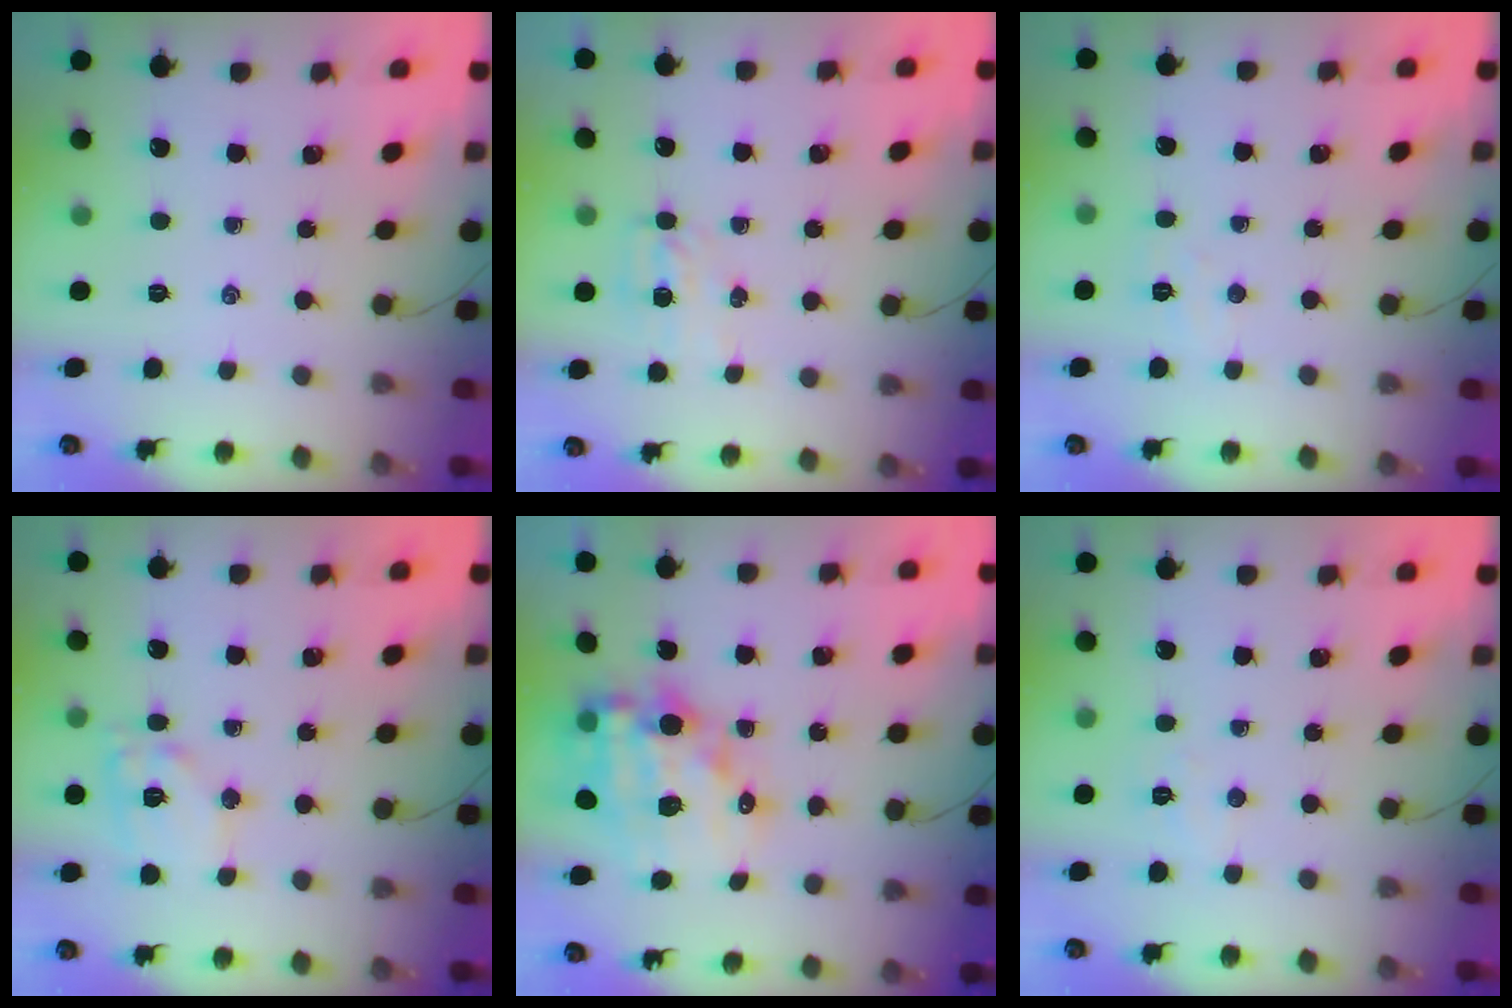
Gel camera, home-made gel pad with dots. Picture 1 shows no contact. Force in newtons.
{"total": 4.0, "press": 3.8, "slide": 1.2}
{"total": 3.8, "press": 3.7, "slide": 0.9}
{"total": 11.1, "press": 11.1, "slide": 1.0}
{"total": 15.3, "press": 14.9, "slide": 3.5}
{"total": 4.0, "press": 3.9, "slide": 0.9}